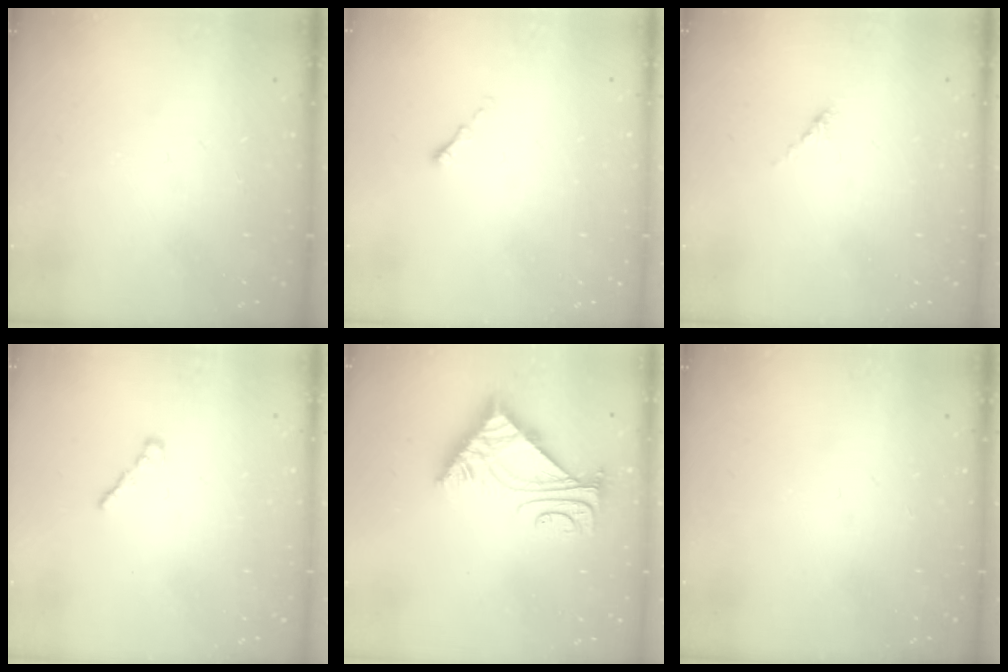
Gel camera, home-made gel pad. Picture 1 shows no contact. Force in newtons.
{"total": 0.0}
{"total": 2.7, "press": 2.7, "slide": 0.7}
{"total": 1.4, "press": 1.3, "slide": 0.5}
{"total": 5.6, "press": 5.5, "slide": 0.8}
{"total": 0.0}